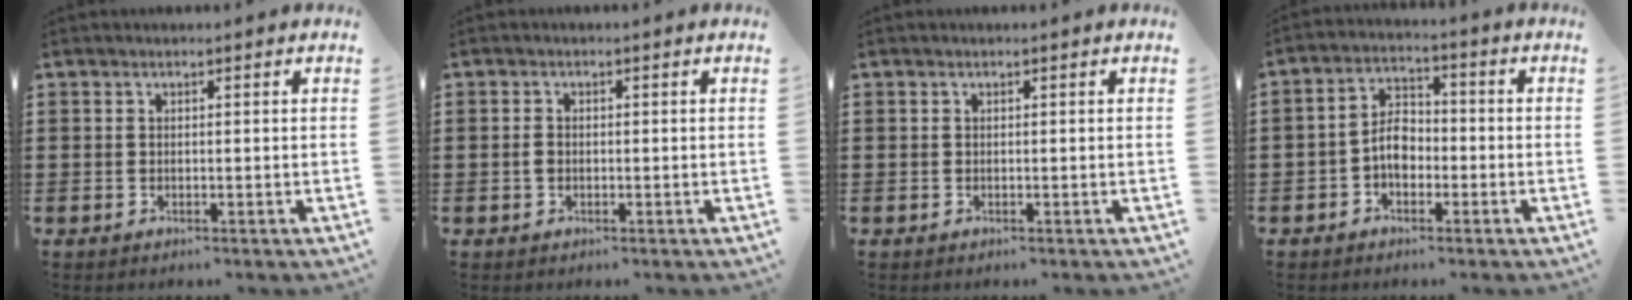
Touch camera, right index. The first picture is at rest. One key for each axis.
{"total": 0.8, "fx": -0.2, "fy": 0.3, "fz": 0.7, "tx": -0.012, "ty": 0.002, "tz": -0.002}
{"total": 0.0}
{"total": 4.7, "fx": -1.4, "fy": 3.0, "fz": 3.4, "tx": -0.073, "ty": 0.004, "tz": -0.028}